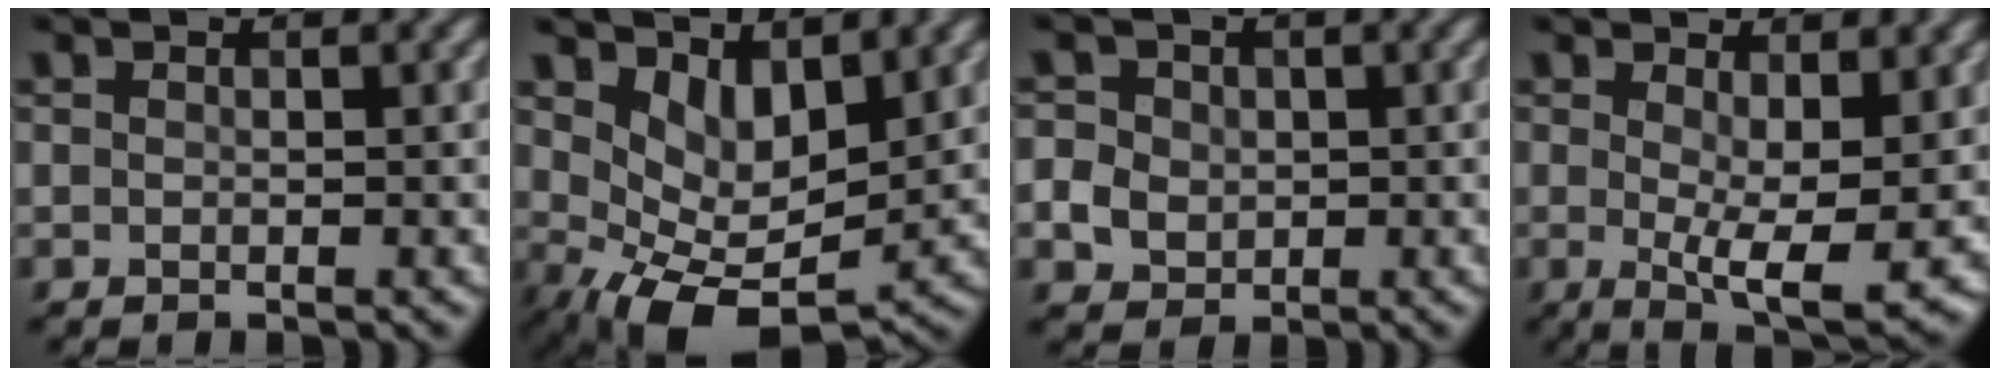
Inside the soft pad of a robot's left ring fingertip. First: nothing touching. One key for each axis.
{"total": 5.6, "fx": 1.5, "fy": 3.2, "fz": 4.4, "tx": -0.079, "ty": -0.022, "tz": 0.036}
{"total": 4.0, "fx": -0.1, "fy": 3.6, "fz": 1.6, "tx": -0.020, "ty": 0.014, "tz": -0.015}
{"total": 6.4, "fx": 0.2, "fy": 1.9, "fz": 6.1, "tx": -0.100, "ty": -0.021, "tz": 0.010}